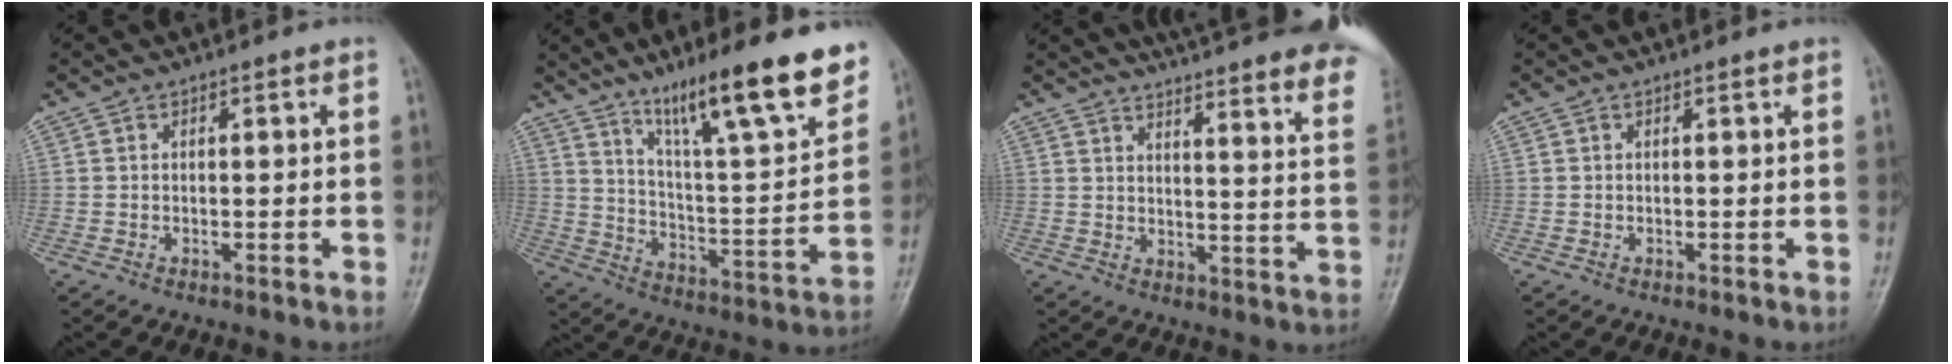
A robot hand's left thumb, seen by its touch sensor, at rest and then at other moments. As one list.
[{"total": 20.4, "force": [14.0, 3.4, 14.5], "torque": [-0.196, -0.069, 0.227]}, {"total": 27.8, "force": [23.9, 3.5, 13.8], "torque": [-0.163, -0.137, 0.277]}, {"total": 0.0}]